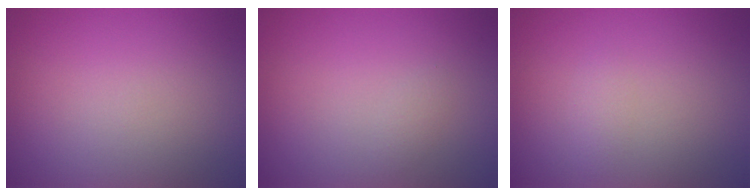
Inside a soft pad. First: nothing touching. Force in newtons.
{"total": 0.6, "press": 0.6, "slide": 0.0}
{"total": 0.9, "press": 0.9, "slide": 0.0}